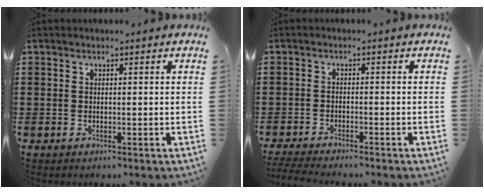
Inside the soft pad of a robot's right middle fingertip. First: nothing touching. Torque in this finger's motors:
{"motor_torque": [0.23, 0.14, 0.04, 0.03]}